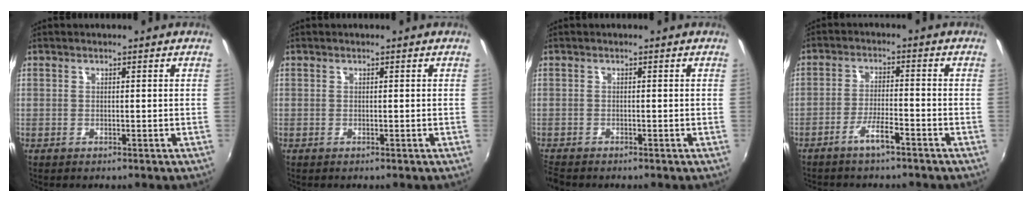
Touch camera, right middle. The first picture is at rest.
{"total": 0.0}
{"total": 2.5, "force": [-2.3, 0.5, 0.8], "torque": [-0.022, -0.016, -0.047]}
{"total": 4.4, "force": [-3.4, 0.6, 2.8], "torque": [-0.068, 0.002, -0.061]}